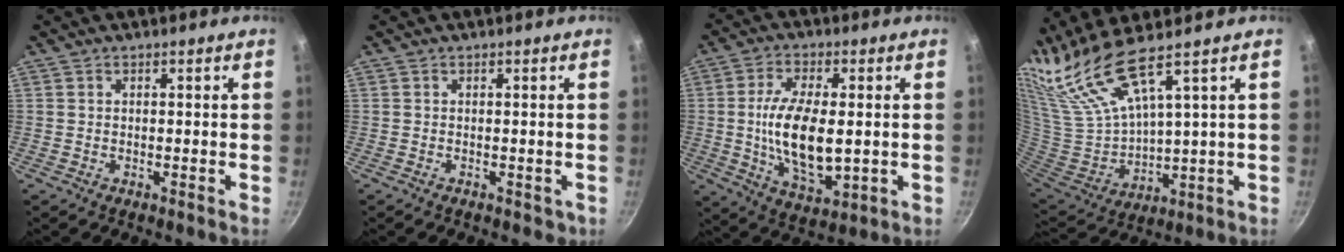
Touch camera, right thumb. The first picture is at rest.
{"total": 1.1, "force": [-0.5, 0.8, 0.6], "torque": [-0.003, -0.001, -0.004]}
{"total": 14.5, "force": [-0.2, 6.9, 12.8], "torque": [-0.232, -0.004, 0.002]}
{"total": 14.7, "force": [11.1, 1.8, 9.5], "torque": [-0.185, -0.063, 0.242]}